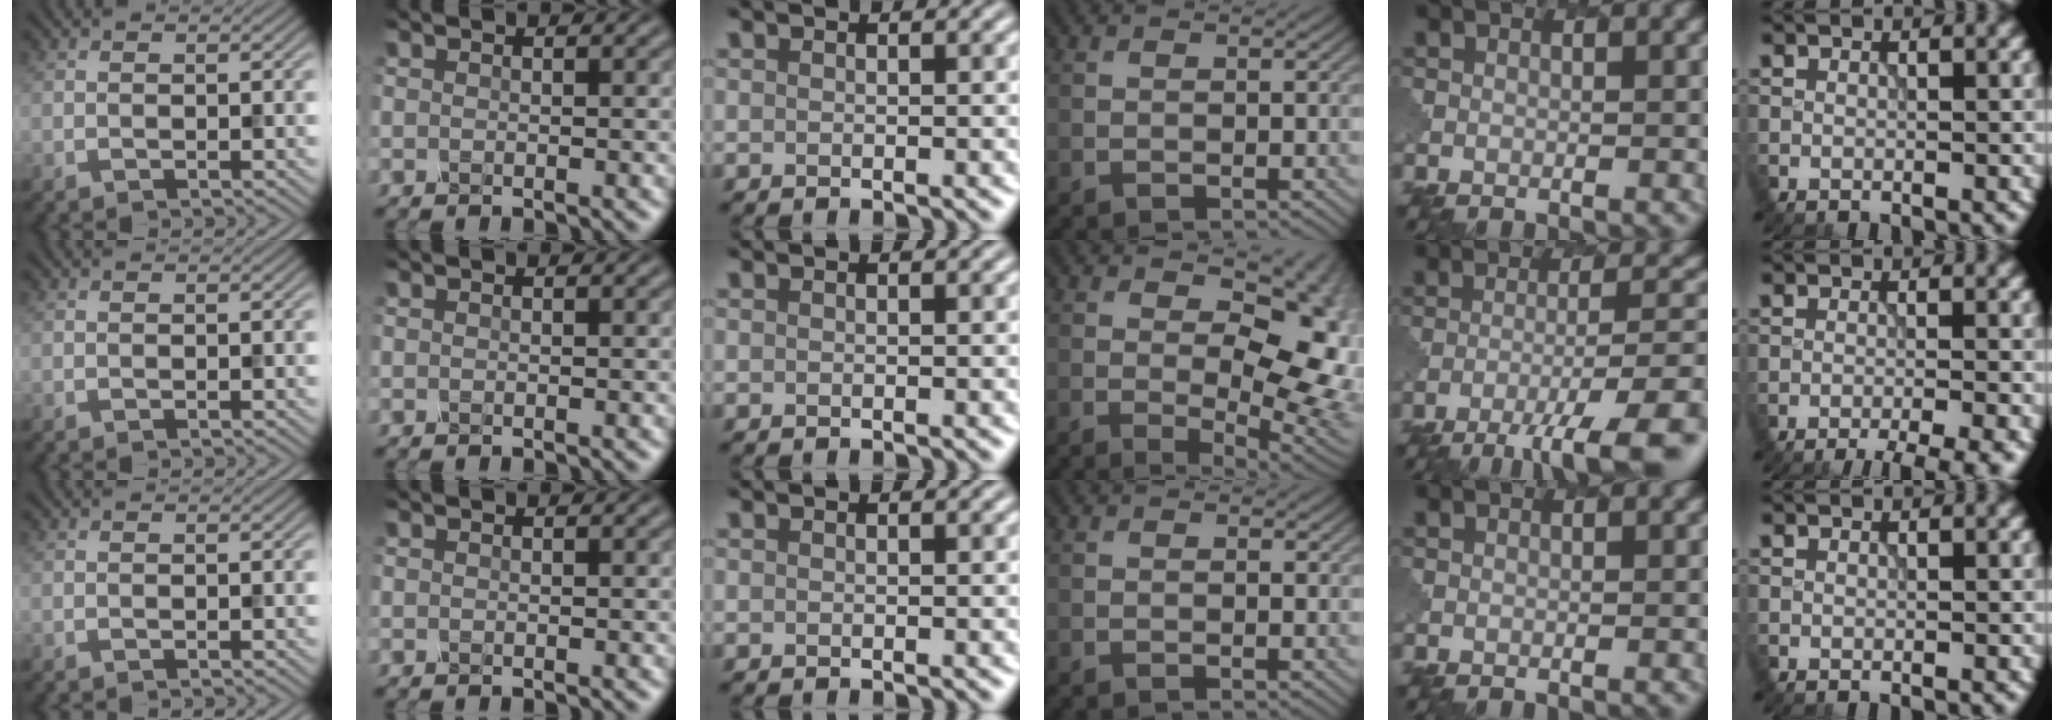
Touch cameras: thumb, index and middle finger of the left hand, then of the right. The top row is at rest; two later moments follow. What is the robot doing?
{"motion": "dispense", "object": "syringe"}